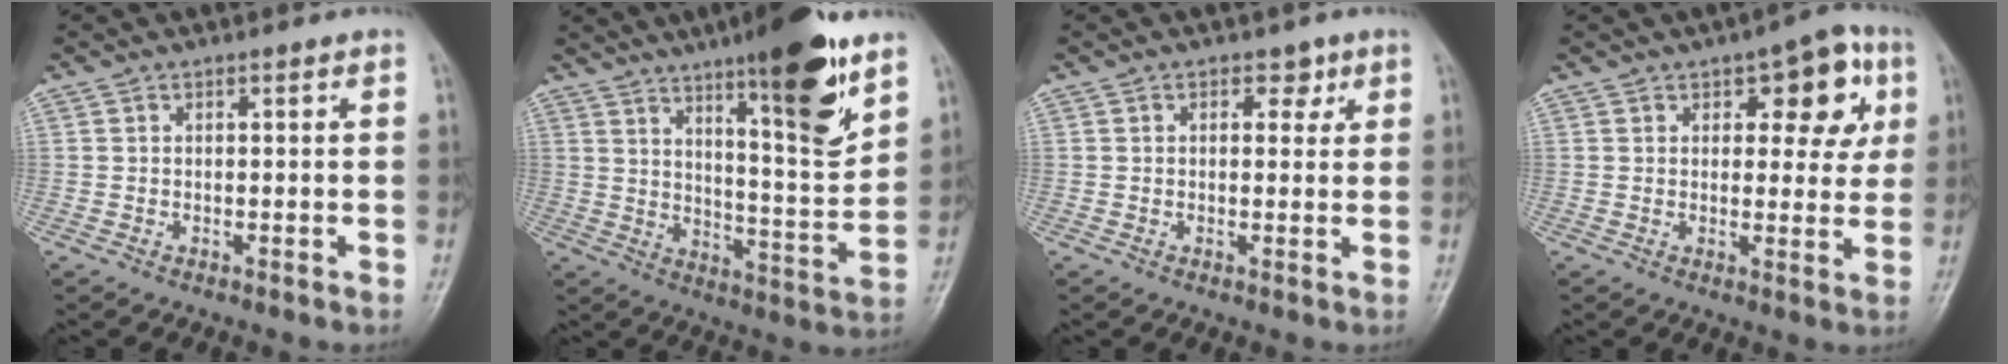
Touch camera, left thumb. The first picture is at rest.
{"total": 17.7, "force": [10.9, 3.4, 13.6], "torque": [-0.177, -0.069, 0.170]}
{"total": 2.6, "force": [1.3, 1.9, 1.4], "torque": [0.006, -0.003, 0.012]}
{"total": 10.2, "force": [3.9, 5.2, 7.8], "torque": [-0.050, -0.003, 0.041]}